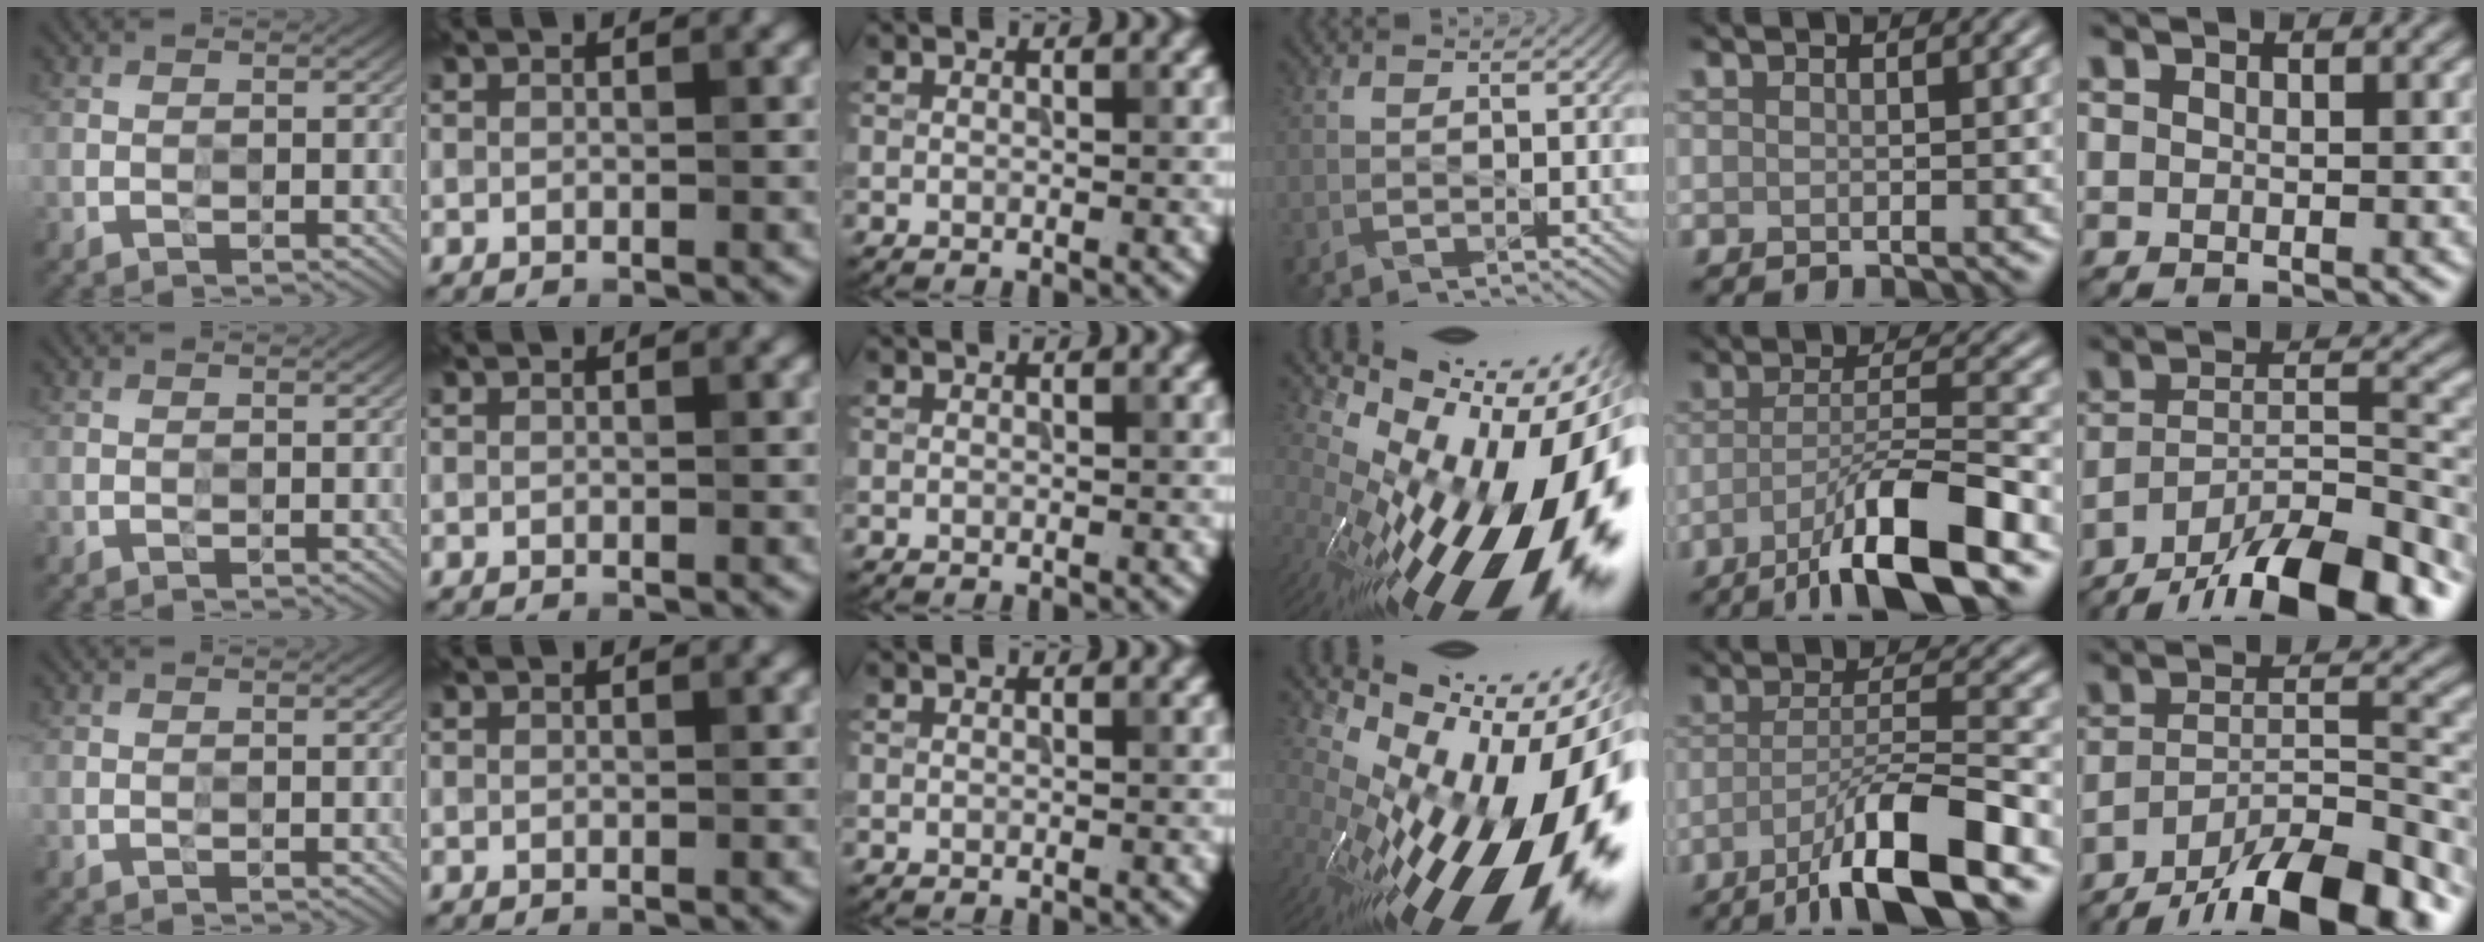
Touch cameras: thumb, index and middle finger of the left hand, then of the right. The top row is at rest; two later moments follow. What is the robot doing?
{"motion": "press", "object": "grip strengthener"}